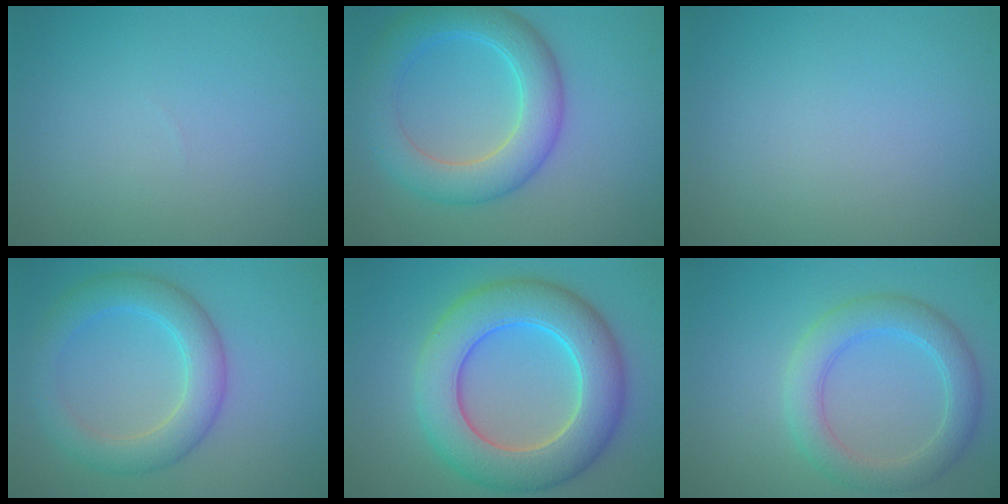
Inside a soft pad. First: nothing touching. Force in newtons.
{"total": 6.0, "press": 6.0, "slide": 0.1}
{"total": 0.0}
{"total": 4.7, "press": 4.7, "slide": 0.2}
{"total": 9.4, "press": 9.4, "slide": 0.2}
{"total": 4.2, "press": 4.2, "slide": 0.3}